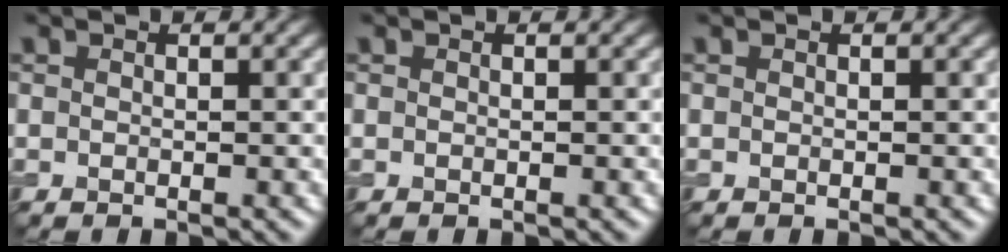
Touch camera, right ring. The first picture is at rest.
{"total": 0.0}
{"total": 0.0}